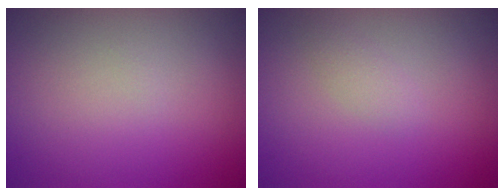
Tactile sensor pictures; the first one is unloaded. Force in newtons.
{"total": 1.0, "press": 1.0, "slide": 0.1}